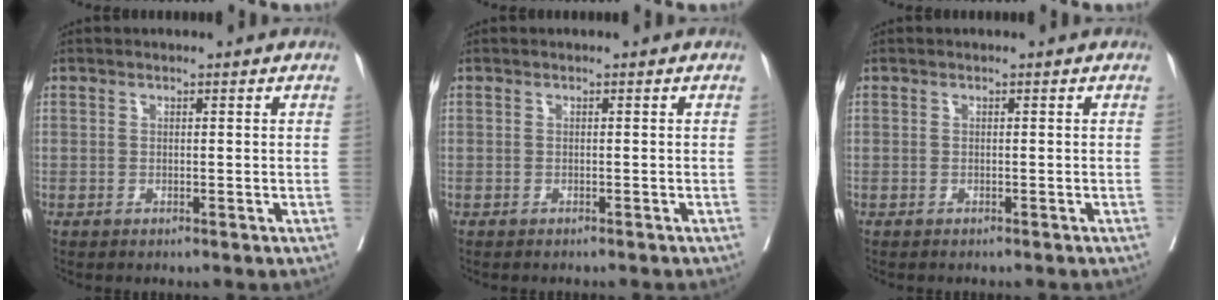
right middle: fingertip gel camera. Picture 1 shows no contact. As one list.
[{"total": 2.2, "force": [-2.1, 0.2, 0.6], "torque": [-0.009, -0.001, -0.026]}, {"total": 1.5, "force": [-1.4, 0.1, 0.5], "torque": [-0.007, 0.000, -0.019]}]